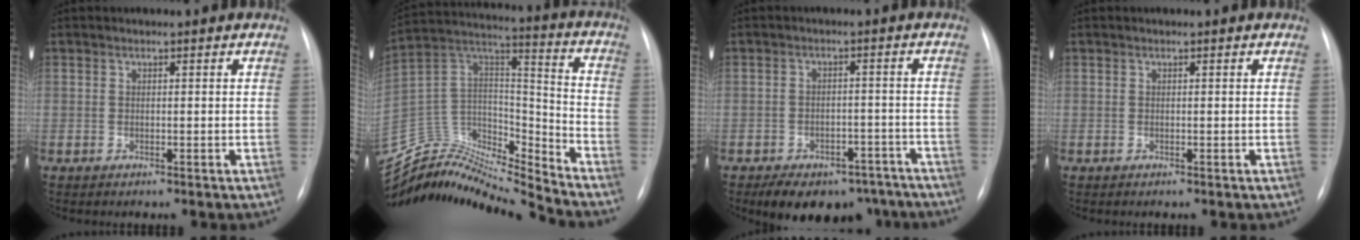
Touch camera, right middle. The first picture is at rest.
{"total": 21.1, "force": [-20.7, 1.1, 3.8], "torque": [-0.068, 0.055, -0.356]}
{"total": 13.7, "force": [-10.2, 7.8, 5.0], "torque": [-0.072, 0.020, -0.124]}
{"total": 0.0}